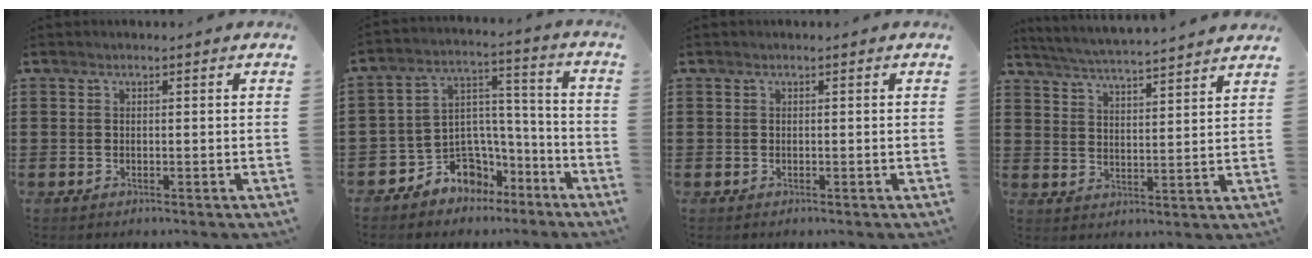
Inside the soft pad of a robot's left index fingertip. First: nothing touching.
{"total": 7.3, "force": [-5.6, 4.7, 0.9], "torque": [-0.027, 0.015, -0.103]}
{"total": 0.0}
{"total": 4.7, "force": [4.5, -0.8, 1.0], "torque": [-0.039, -0.033, 0.075]}